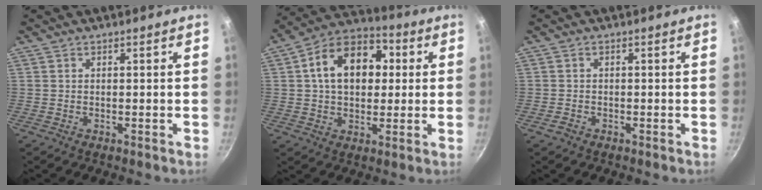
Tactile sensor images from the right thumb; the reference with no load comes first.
{"total": 15.7, "force": [2.7, 11.0, 10.9], "torque": [-0.140, 0.025, 0.027]}
{"total": 1.4, "force": [-0.9, 1.0, 0.5], "torque": [-0.010, 0.007, -0.016]}